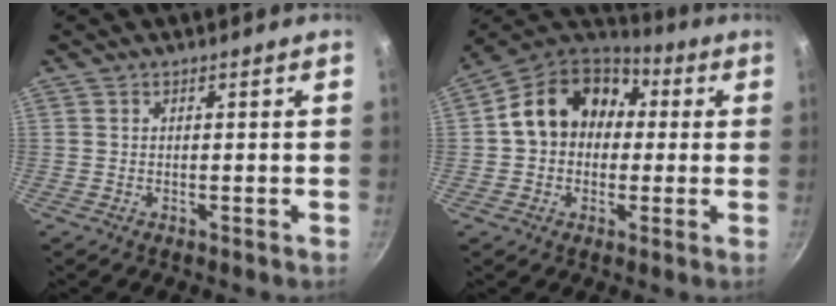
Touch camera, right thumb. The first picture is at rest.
{"total": 16.0, "force": [2.0, 12.8, 9.3], "torque": [-0.122, 0.039, 0.018]}